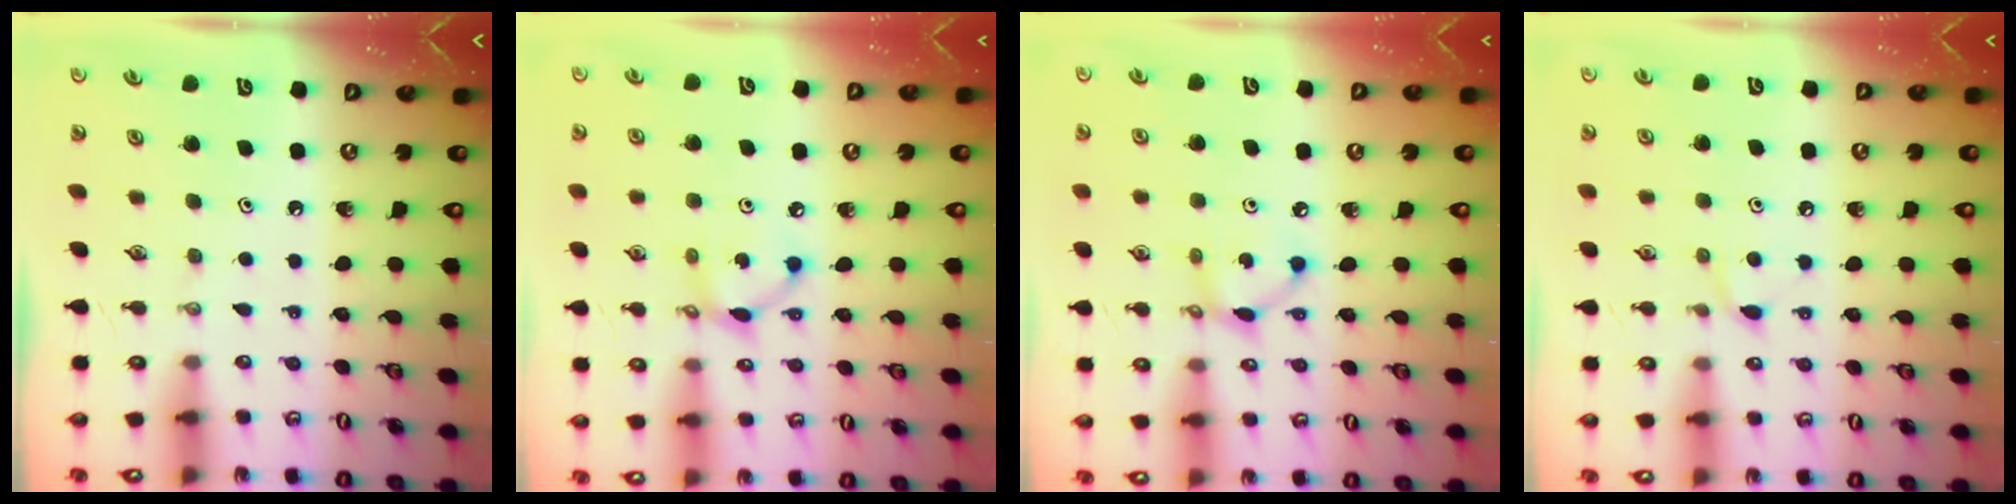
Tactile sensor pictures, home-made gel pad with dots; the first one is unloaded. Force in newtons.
{"total": 7.0, "press": 7.0, "slide": 0.2}
{"total": 6.5, "press": 6.5, "slide": 0.2}
{"total": 5.7, "press": 5.6, "slide": 0.7}